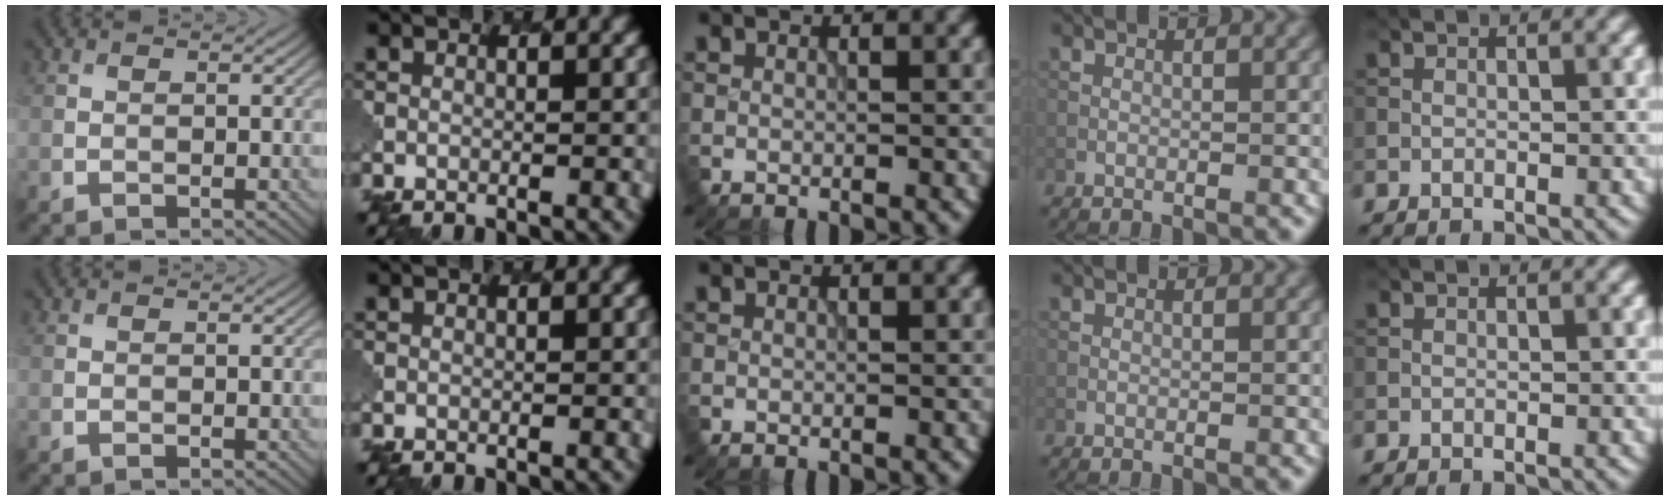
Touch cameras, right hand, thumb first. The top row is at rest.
{}